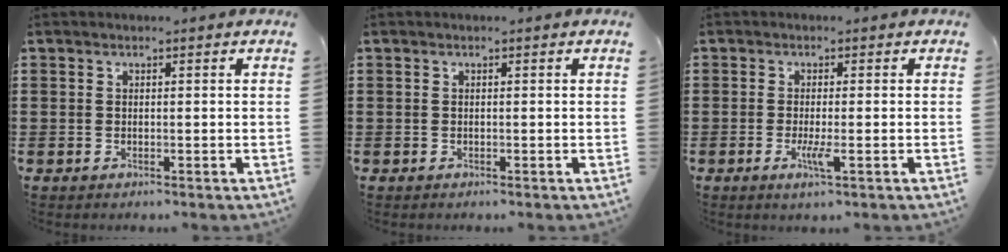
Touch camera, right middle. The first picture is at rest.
{"total": 0.0}
{"total": 2.9, "force": [-1.0, 0.2, 2.8], "torque": [-0.061, -0.011, -0.022]}